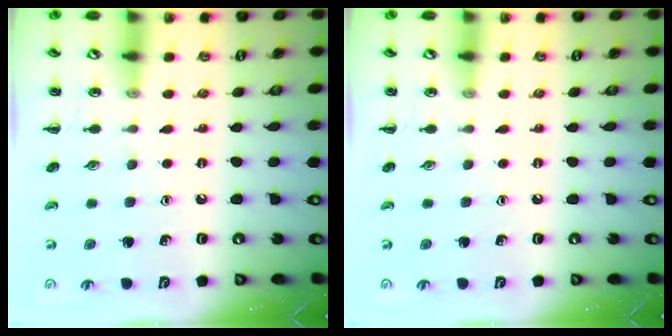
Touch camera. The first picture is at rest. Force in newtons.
{"total": 0.0}